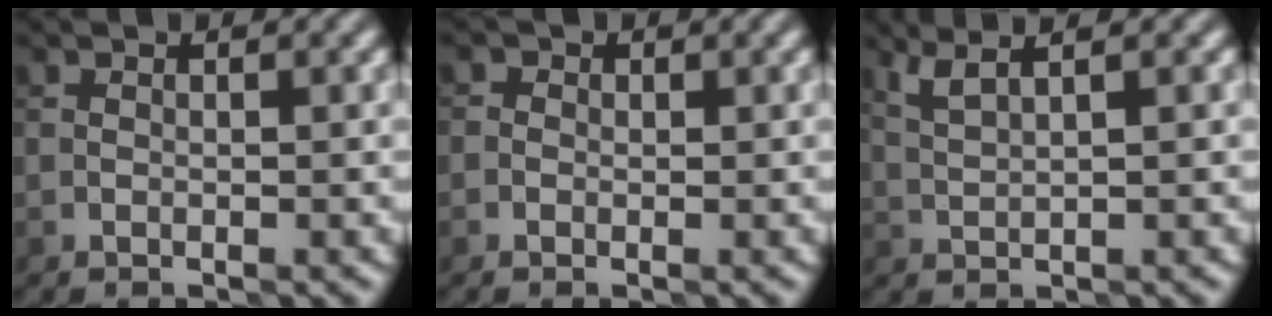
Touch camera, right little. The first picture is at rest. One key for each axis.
{"total": 1.1, "fx": 0.3, "fy": 1.0, "fz": 0.4, "tx": 0.005, "ty": 0.001, "tz": -0.012}
{"total": 2.7, "fx": 2.0, "fy": 0.8, "fz": 1.7, "tx": -0.016, "ty": 0.010, "tz": 0.023}